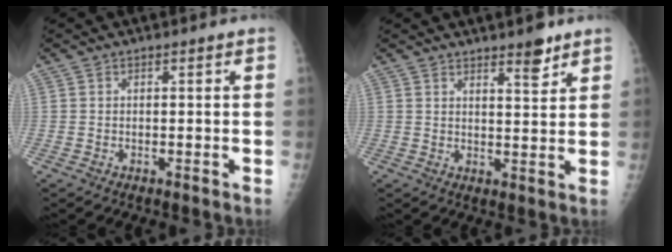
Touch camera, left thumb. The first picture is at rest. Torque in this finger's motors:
{"motor_torque": [-0.40, 0.01, -0.08, -0.11, 0.05]}